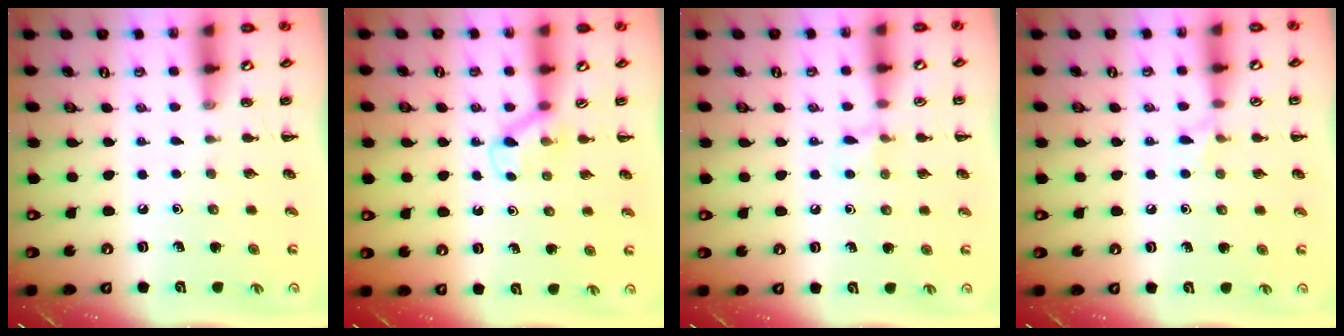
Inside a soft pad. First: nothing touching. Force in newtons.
{"total": 2.9, "press": 2.7, "slide": 1.1}
{"total": 5.8, "press": 5.6, "slide": 1.8}
{"total": 4.9, "press": 4.5, "slide": 1.8}